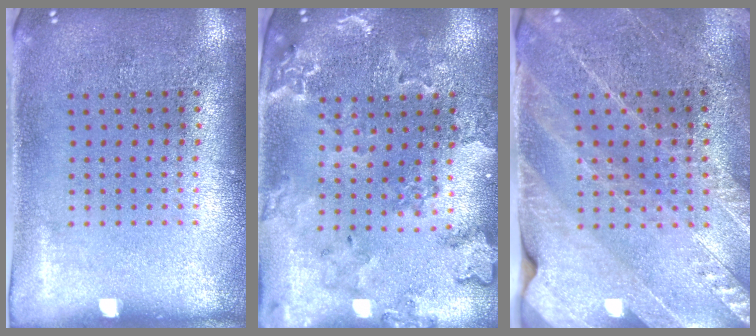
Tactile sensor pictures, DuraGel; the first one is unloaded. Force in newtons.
{"total": 1.4, "press": 1.4, "slide": 0.3}
{"total": 2.7, "press": 2.7, "slide": 0.1}